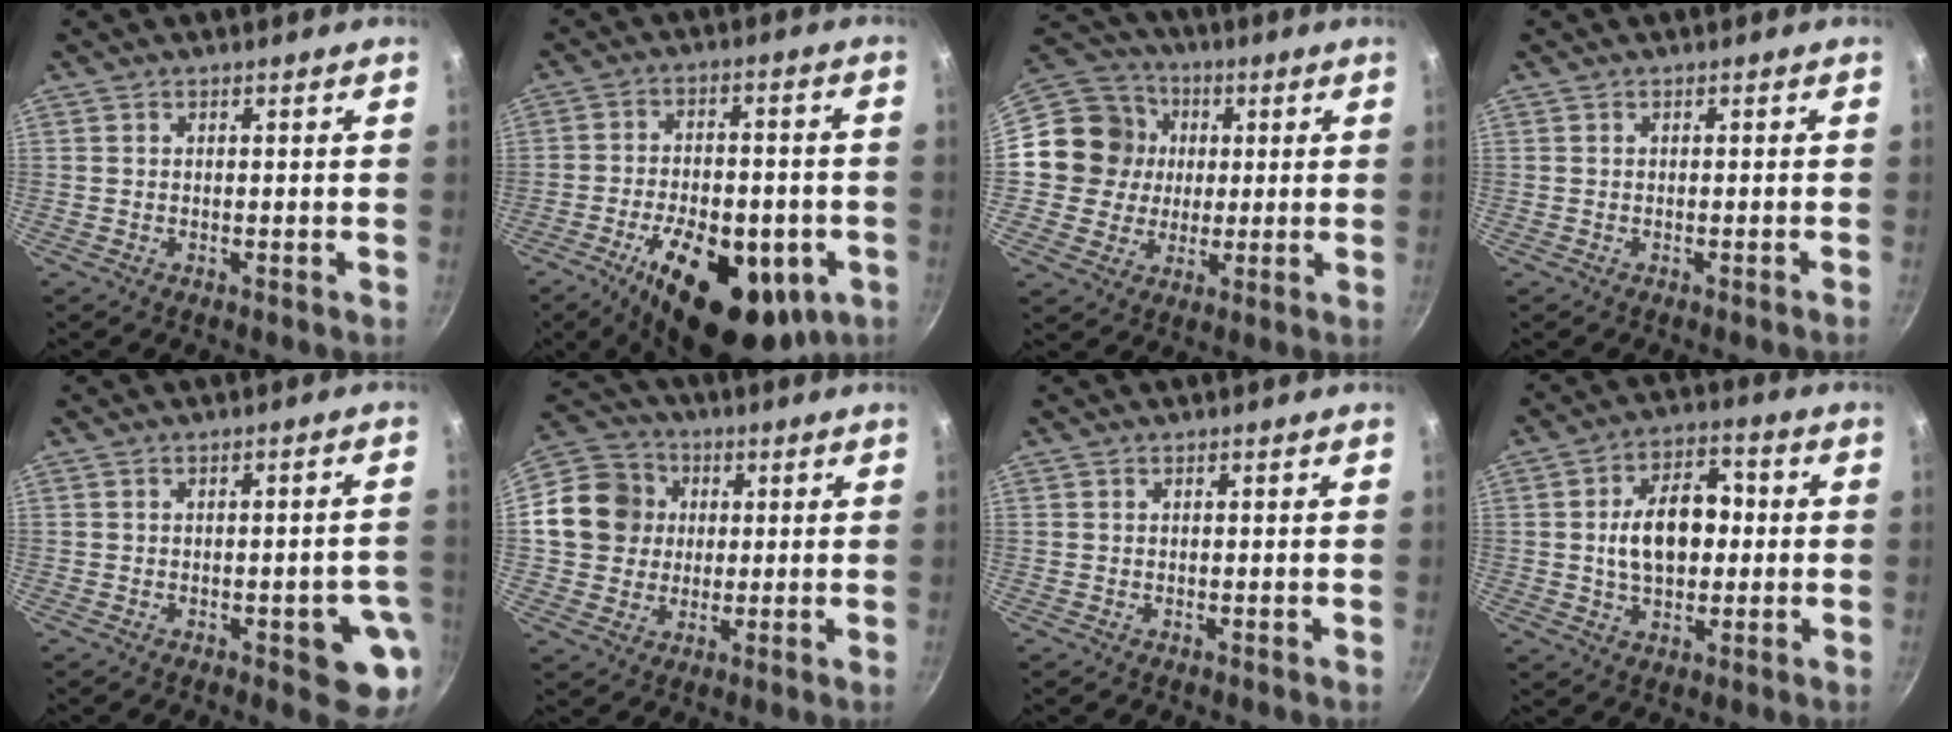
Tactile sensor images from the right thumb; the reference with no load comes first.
{"total": 22.8, "force": [-8.9, 11.4, 17.7], "torque": [-0.249, 0.016, -0.120]}
{"total": 13.8, "force": [1.2, 13.1, 4.1], "torque": [-0.046, 0.022, 0.010]}
{"total": 0.5, "force": [-0.3, -0.1, 0.4], "torque": [-0.018, 0.006, -0.004]}
{"total": 8.1, "force": [-2.4, 3.2, 7.0], "torque": [-0.052, 0.007, -0.028]}
{"total": 12.7, "force": [1.6, 11.6, 5.0], "torque": [-0.065, 0.023, 0.019]}
{"total": 0.0}
{"total": 12.9, "force": [0.4, 8.4, 9.7], "torque": [-0.122, 0.021, -0.001]}